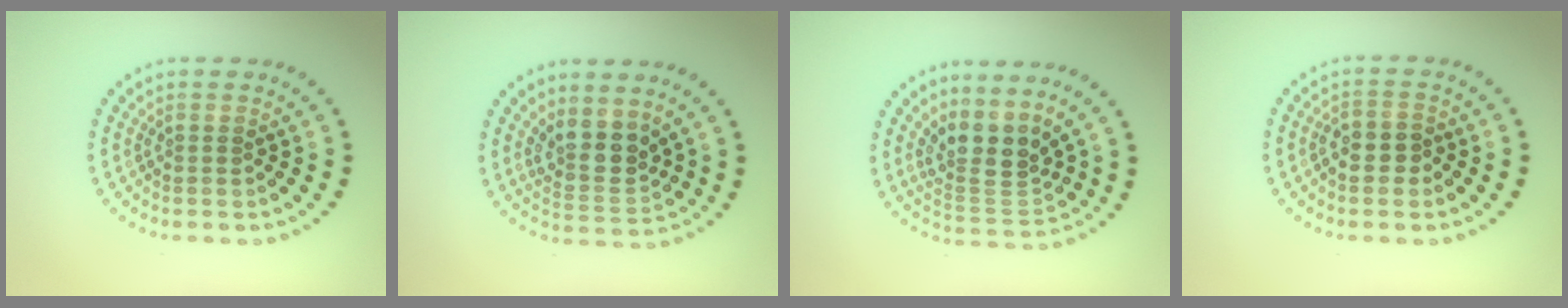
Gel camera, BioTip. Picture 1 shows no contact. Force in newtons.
{"total": 3.6, "press": 2.9, "slide": 2.2}
{"total": 3.9, "press": 3.0, "slide": 2.5}
{"total": 2.3, "press": 2.2, "slide": 0.8}